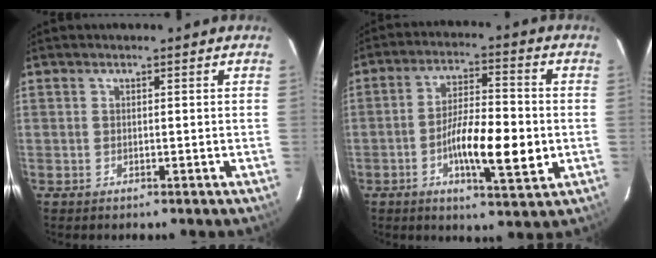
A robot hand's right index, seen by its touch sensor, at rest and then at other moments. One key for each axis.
{"total": 11.9, "fx": -2.5, "fy": 2.8, "fz": 11.3, "tx": -0.197, "ty": 0.002, "tz": -0.041}